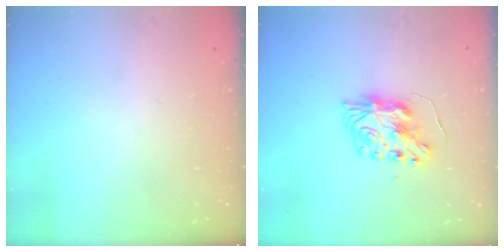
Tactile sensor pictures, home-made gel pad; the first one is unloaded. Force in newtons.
{"total": 9.0, "press": 9.0, "slide": 0.9}